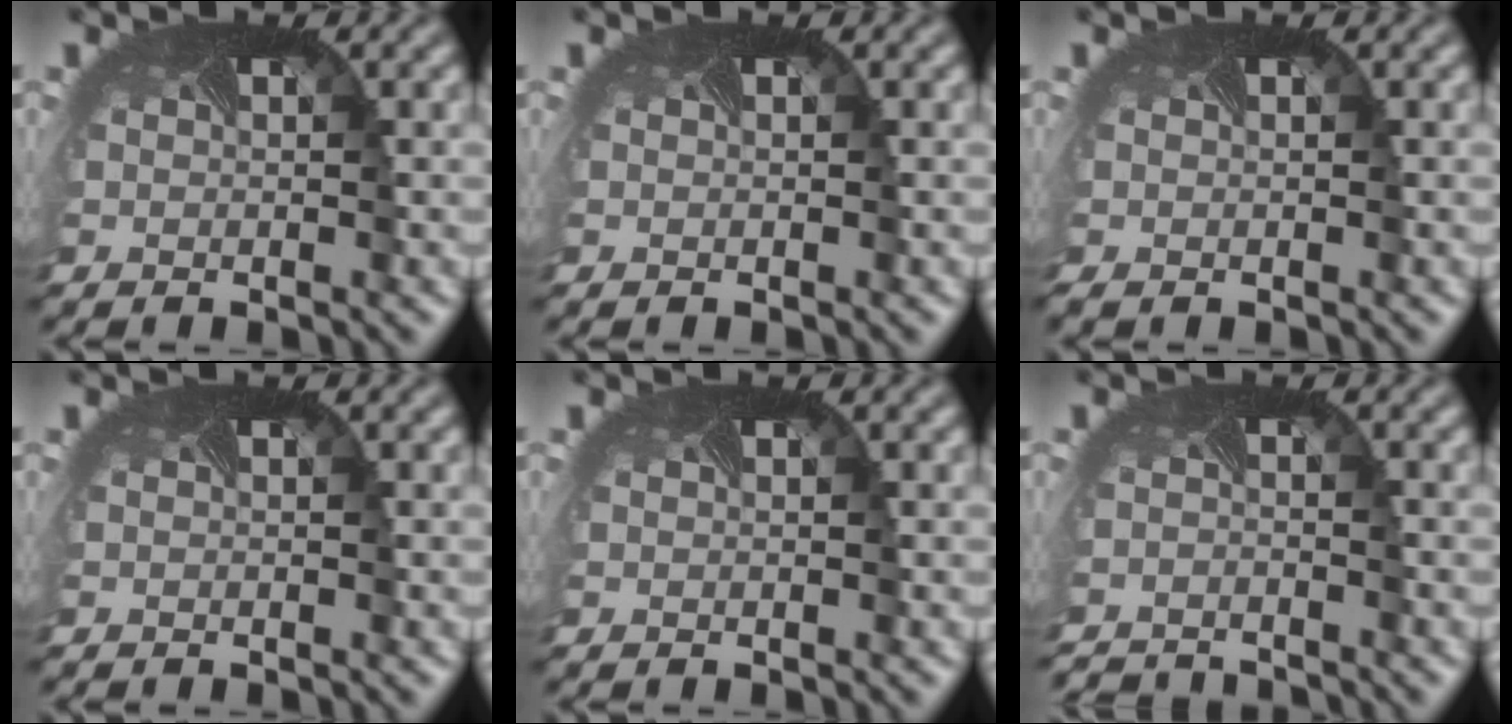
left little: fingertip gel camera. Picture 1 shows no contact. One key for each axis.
{"total": 0.0}
{"total": 1.0, "fx": -0.5, "fy": 0.6, "fz": 0.6, "tx": -0.019, "ty": -0.005, "tz": -0.003}
{"total": 0.0}
{"total": 0.0}
{"total": 3.3, "fx": -3.3, "fy": 0.0, "fz": -0.1, "tx": -0.004, "ty": -0.022, "tz": -0.057}